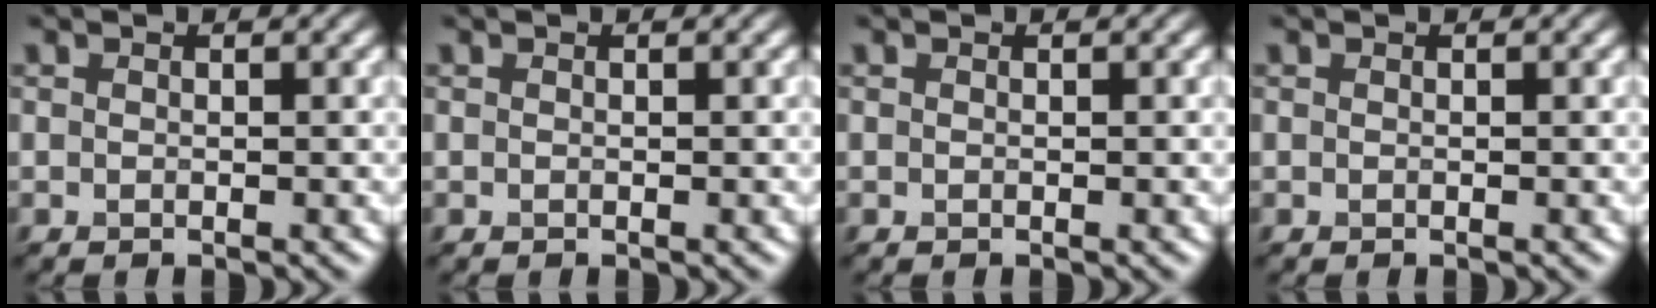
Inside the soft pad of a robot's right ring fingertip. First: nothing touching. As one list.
[{"total": 0.0}, {"total": 0.0}, {"total": 0.0}]